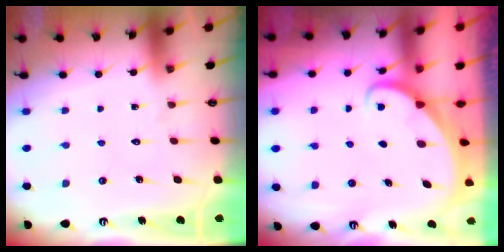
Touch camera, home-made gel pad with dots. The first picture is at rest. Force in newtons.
{"total": 1.8, "press": 1.8, "slide": 0.0}